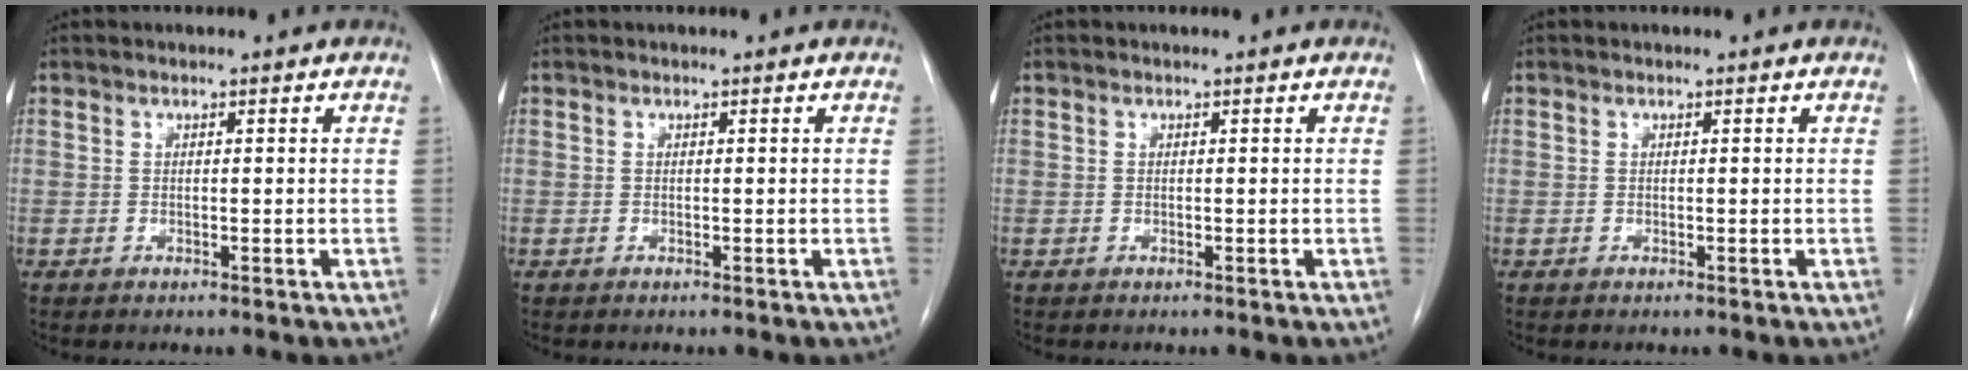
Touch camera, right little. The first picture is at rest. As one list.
[{"total": 0.0}, {"total": 0.0}, {"total": 0.0}]